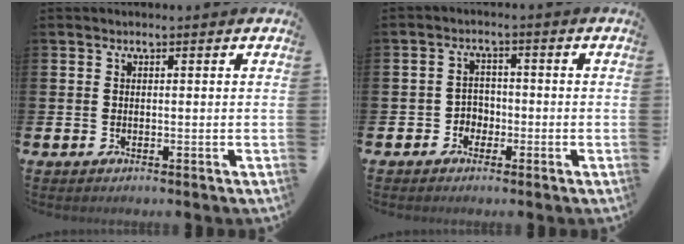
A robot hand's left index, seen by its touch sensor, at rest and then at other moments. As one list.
[{"total": 2.7, "force": [-1.6, 2.1, 0.5], "torque": [-0.024, 0.009, -0.037]}]